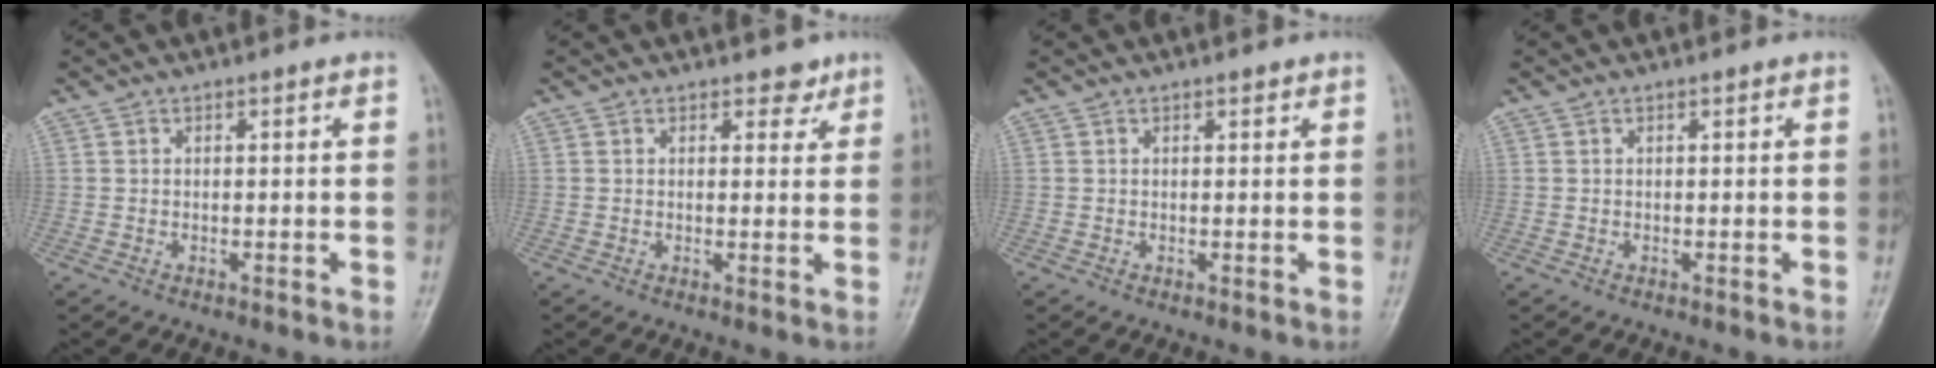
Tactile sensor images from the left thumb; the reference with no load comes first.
{"total": 2.3, "force": [1.7, 1.5, 0.7], "torque": [0.011, -0.009, 0.019]}
{"total": 0.6, "force": [0.5, 0.3, 0.2], "torque": [-0.004, -0.004, 0.006]}
{"total": 0.0}